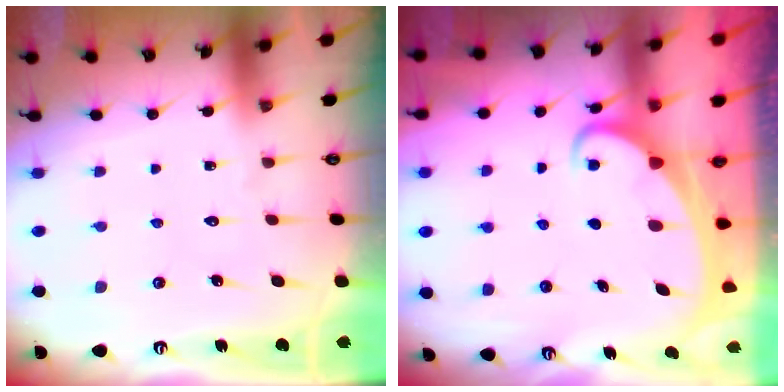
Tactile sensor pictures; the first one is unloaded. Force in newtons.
{"total": 2.3, "press": 2.3, "slide": 0.3}